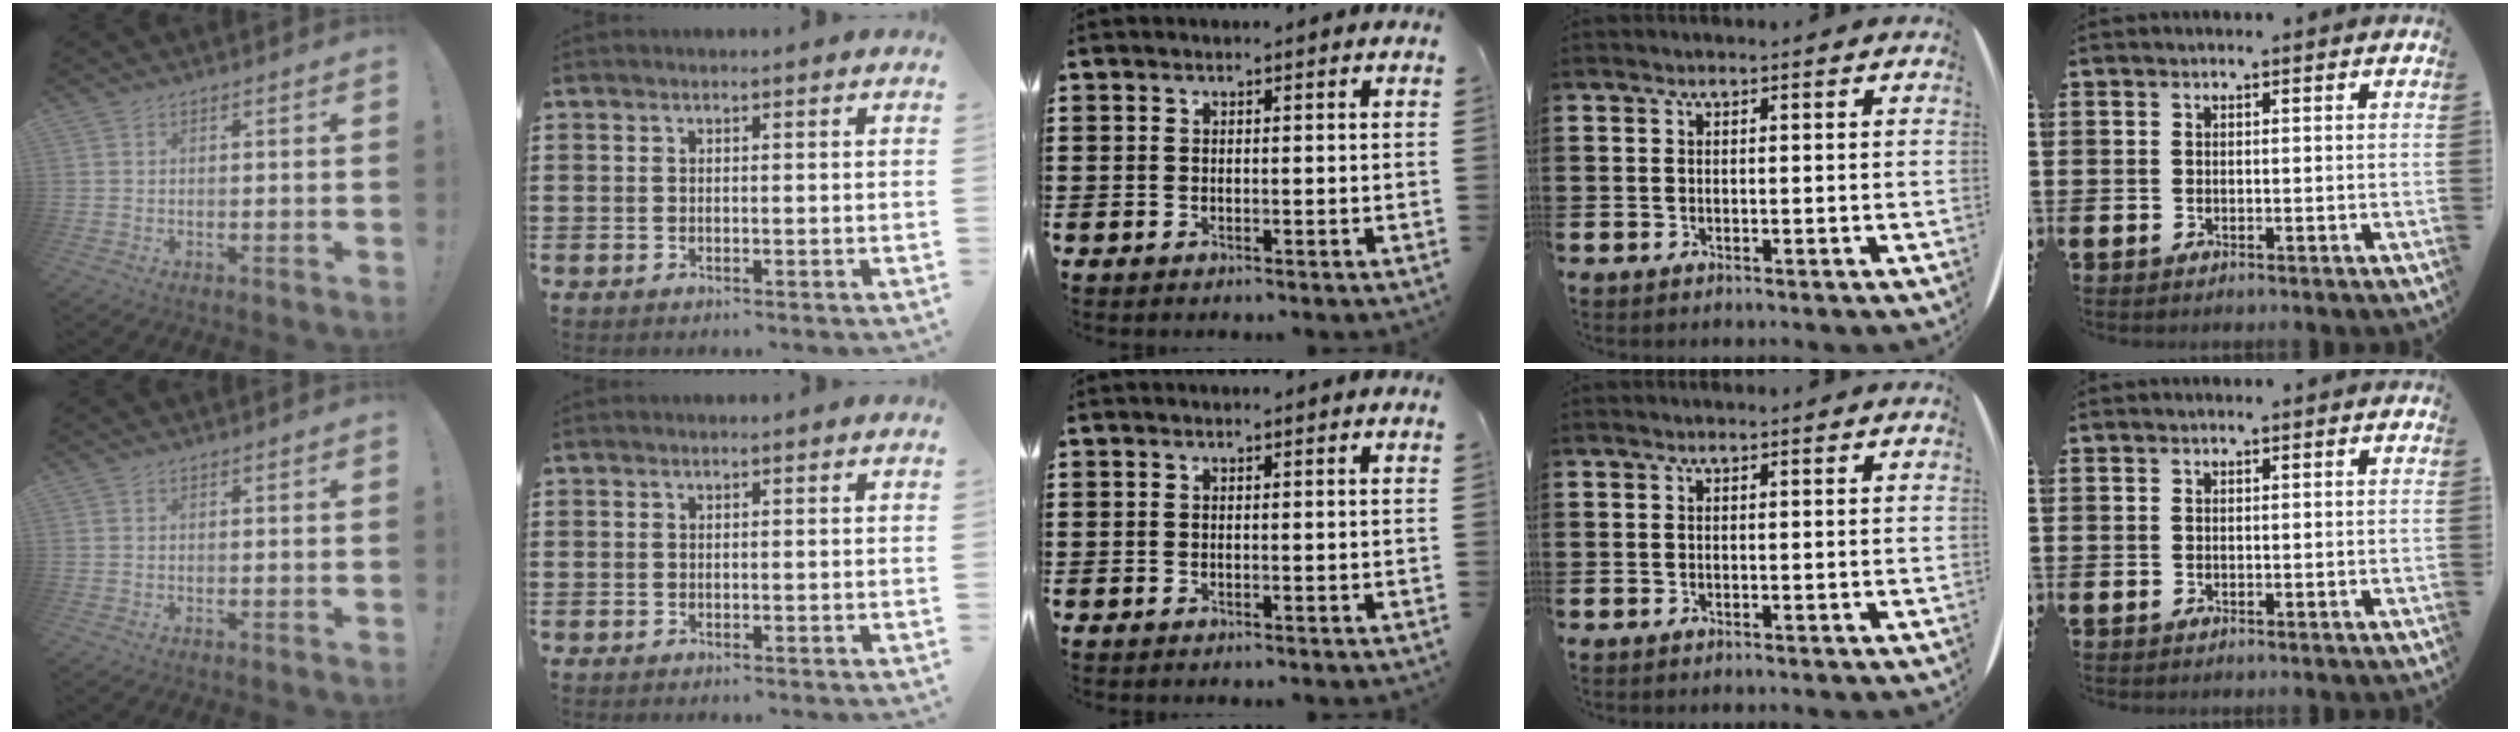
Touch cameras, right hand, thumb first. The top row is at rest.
{}